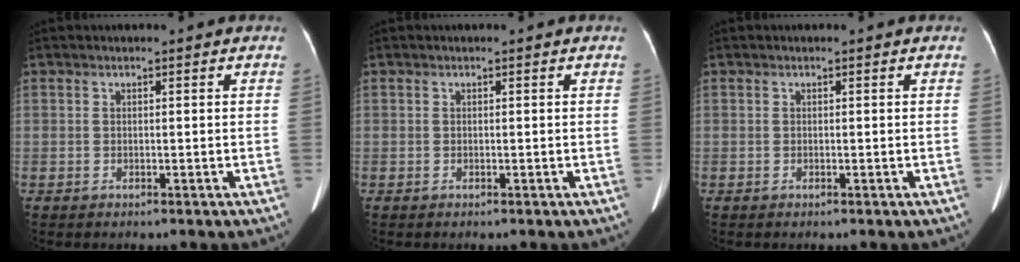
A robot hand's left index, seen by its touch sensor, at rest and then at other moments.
{"total": 0.0}
{"total": 0.0}